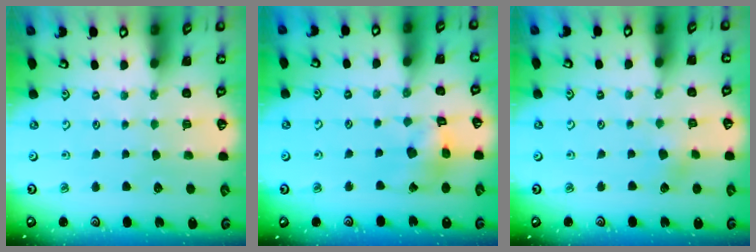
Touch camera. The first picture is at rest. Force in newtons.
{"total": 9.2, "press": 9.1, "slide": 1.1}
{"total": 1.8, "press": 1.8, "slide": 0.2}